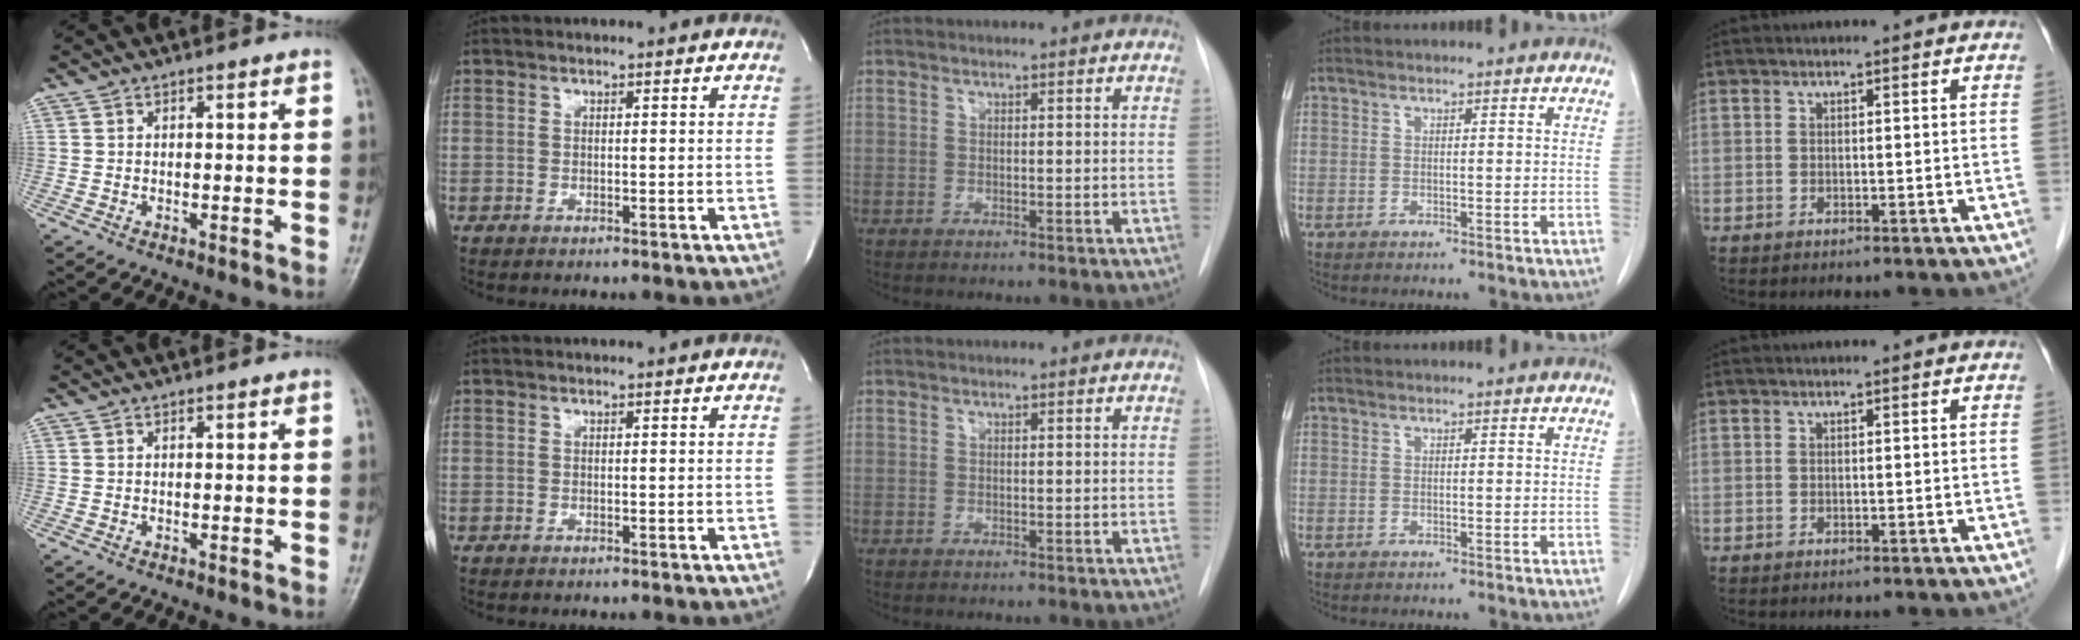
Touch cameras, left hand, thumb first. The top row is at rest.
{}